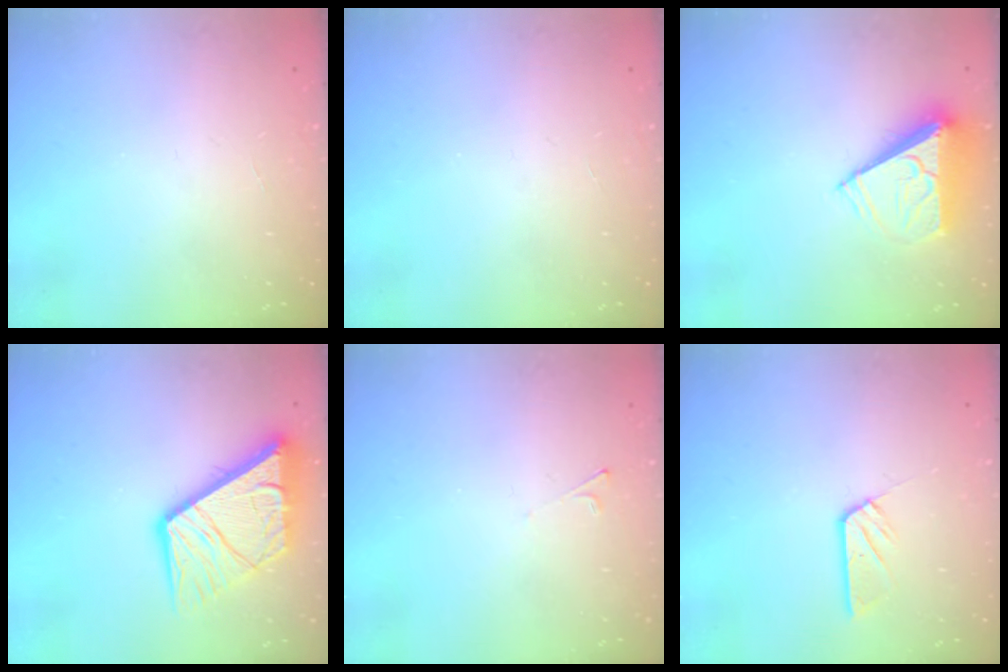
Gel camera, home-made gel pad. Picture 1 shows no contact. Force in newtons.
{"total": 0.0}
{"total": 7.9, "press": 7.9, "slide": 0.9}
{"total": 16.7, "press": 16.6, "slide": 1.9}
{"total": 2.0, "press": 1.9, "slide": 0.4}
{"total": 5.8, "press": 5.8, "slide": 0.3}